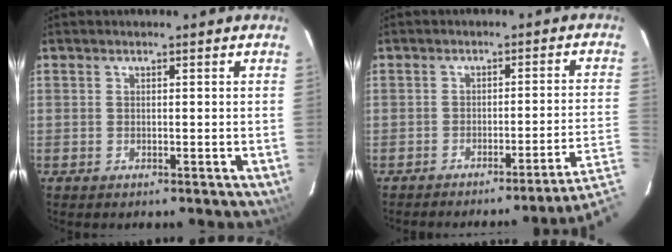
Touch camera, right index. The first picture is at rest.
{"total": 7.2, "force": [-5.4, -4.0, 2.7], "torque": [-0.042, -0.016, -0.069]}